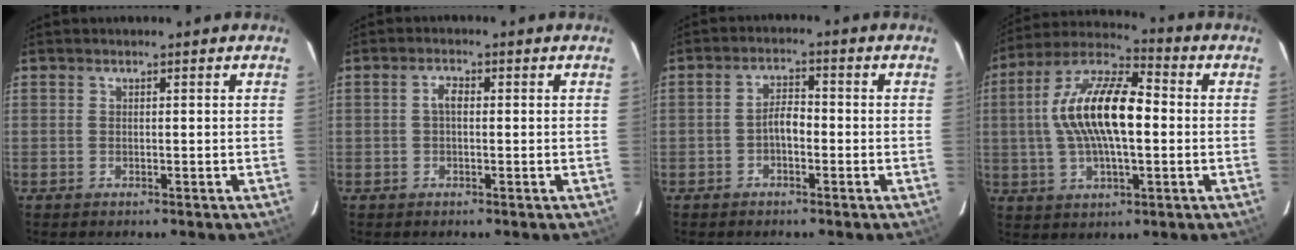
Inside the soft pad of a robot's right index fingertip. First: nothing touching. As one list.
[{"total": 1.9, "force": [0.0, 1.0, 1.6], "torque": [-0.033, 0.009, -0.001]}, {"total": 3.1, "force": [-1.3, 1.5, 2.3], "torque": [-0.044, 0.011, -0.024]}, {"total": 16.5, "force": [0.6, 6.4, 15.2], "torque": [-0.289, 0.017, 0.002]}]